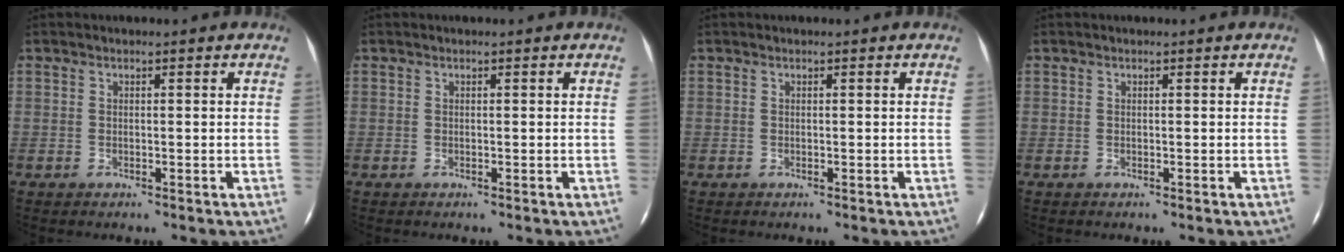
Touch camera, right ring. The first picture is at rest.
{"total": 0.0}
{"total": 0.0}
{"total": 0.0}